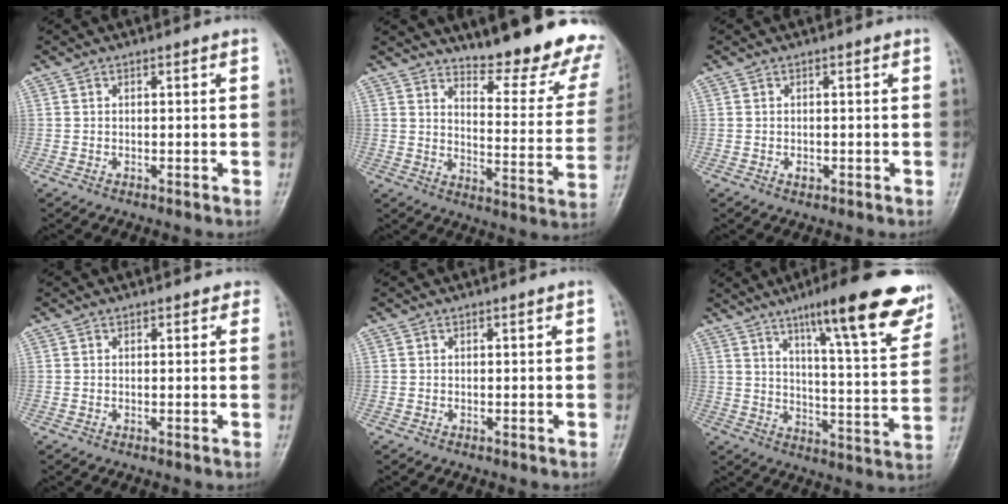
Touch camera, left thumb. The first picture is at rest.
{"total": 20.4, "force": [16.8, 4.9, 10.4], "torque": [-0.100, -0.136, 0.211]}
{"total": 1.1, "force": [-0.3, 0.8, 0.6], "torque": [-0.006, 0.000, -0.004]}
{"total": 1.2, "force": [0.6, 0.8, 0.5], "torque": [0.011, 0.000, 0.001]}
{"total": 0.0}
{"total": 21.0, "force": [13.3, 3.8, 15.9], "torque": [-0.190, -0.054, 0.186]}